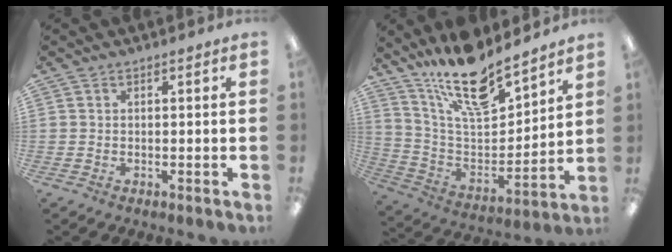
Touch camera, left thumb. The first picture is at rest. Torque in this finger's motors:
{"motor_torque": [2.09, 1.01, 1.56, -1.22, 0.34]}